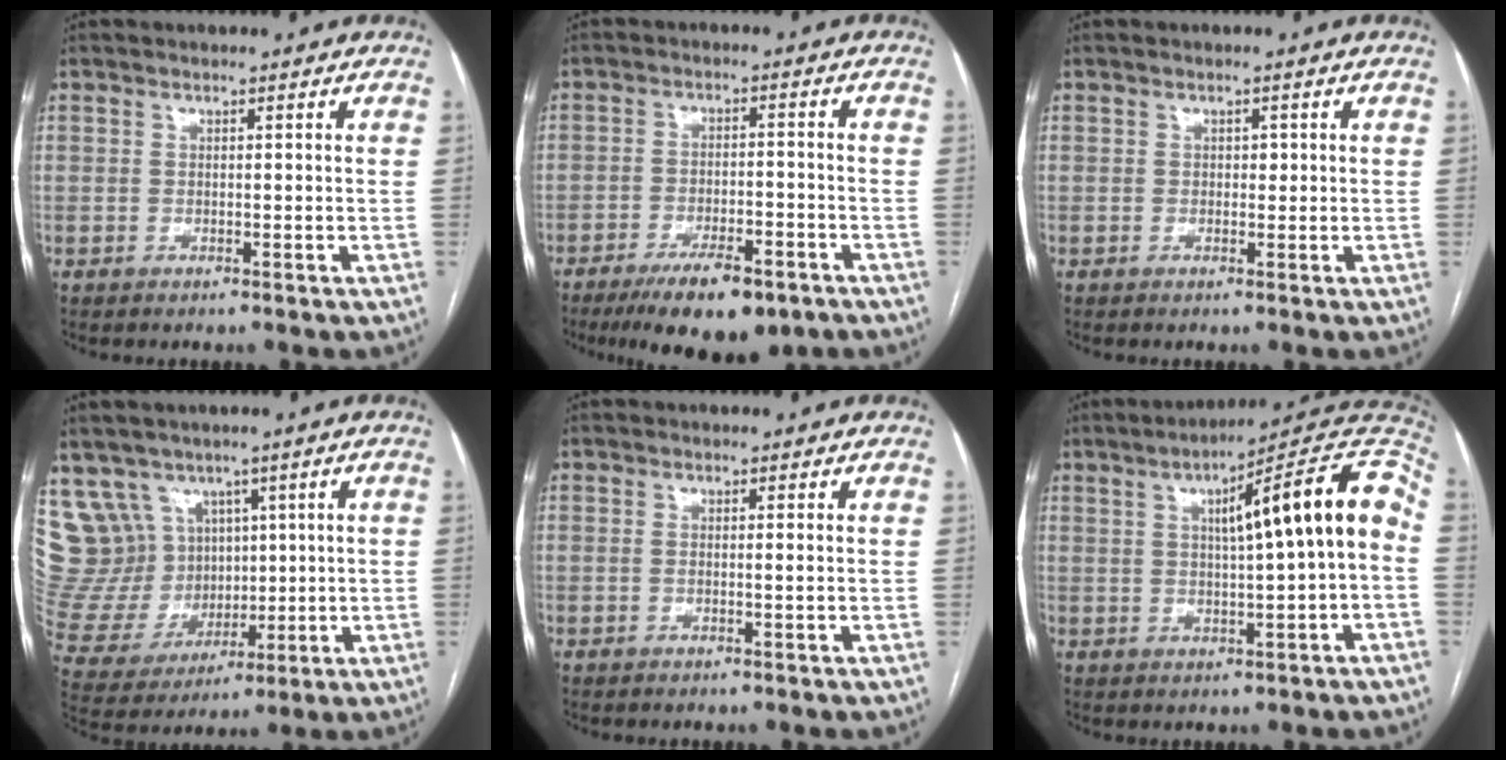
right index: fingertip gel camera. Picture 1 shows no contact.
{"total": 11.3, "force": [-7.8, 3.2, 7.5], "torque": [-0.119, -0.012, -0.122]}
{"total": 1.0, "force": [0.1, 0.7, 0.7], "torque": [-0.006, 0.002, 0.001]}
{"total": 13.9, "force": [7.1, 11.5, 3.1], "torque": [-0.089, 0.065, 0.174]}
{"total": 0.6, "force": [0.0, -0.2, 0.5], "torque": [-0.010, -0.002, -0.001]}
{"total": 15.9, "force": [2.0, 0.9, 15.8], "torque": [-0.218, 0.038, 0.023]}